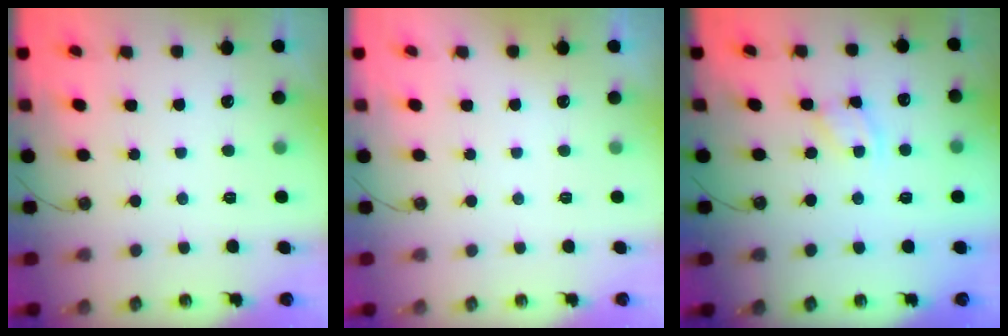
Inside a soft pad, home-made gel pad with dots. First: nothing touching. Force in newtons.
{"total": 0.0}
{"total": 2.2, "press": 2.2, "slide": 0.3}